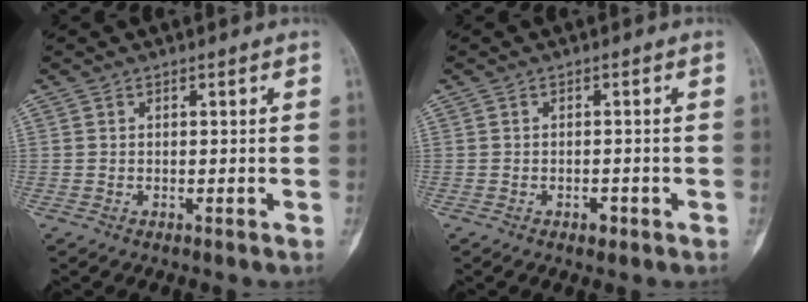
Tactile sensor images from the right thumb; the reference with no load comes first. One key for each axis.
{"total": 1.6, "fx": -0.9, "fy": 0.9, "fz": 0.9, "tx": -0.007, "ty": 0.003, "tz": -0.013}